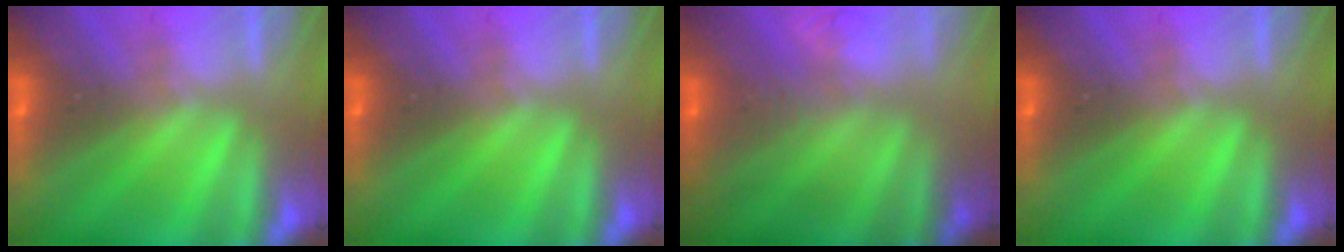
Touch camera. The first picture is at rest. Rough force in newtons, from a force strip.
{"total": 0.0}
{"total": 2.8}
{"total": 0.0}